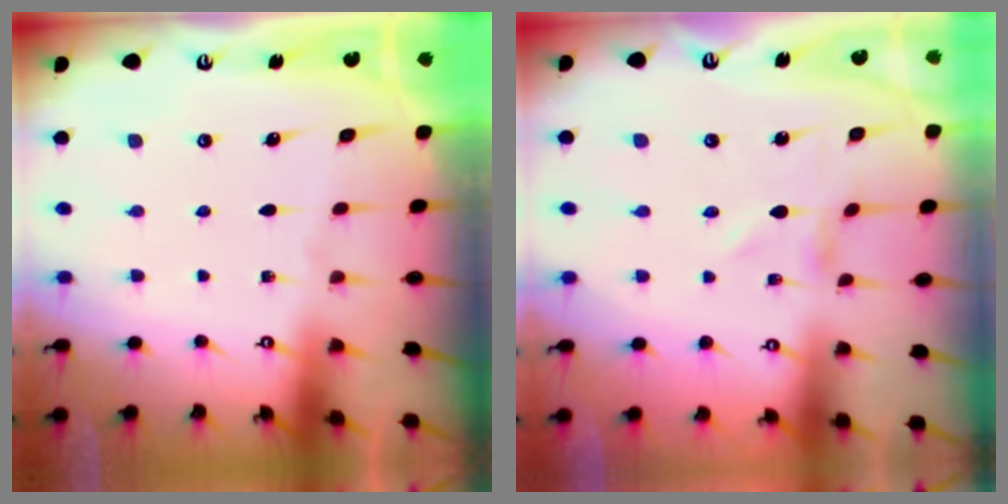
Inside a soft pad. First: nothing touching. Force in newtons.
{"total": 0.0}